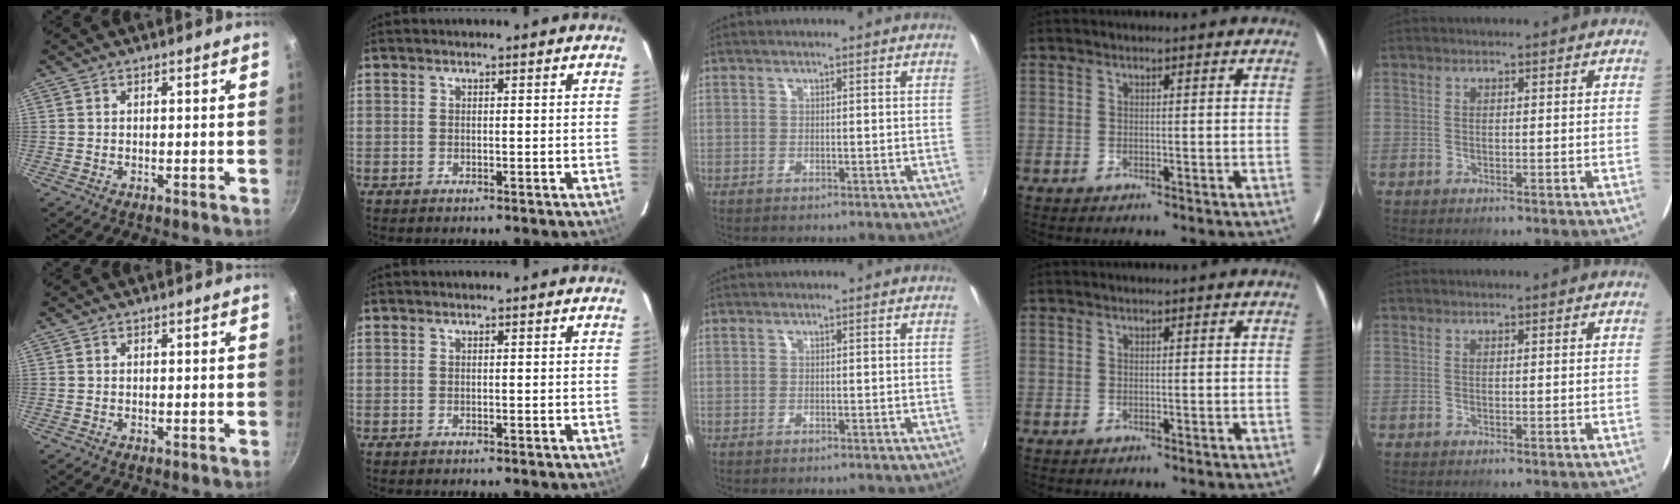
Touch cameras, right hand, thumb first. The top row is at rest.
{}